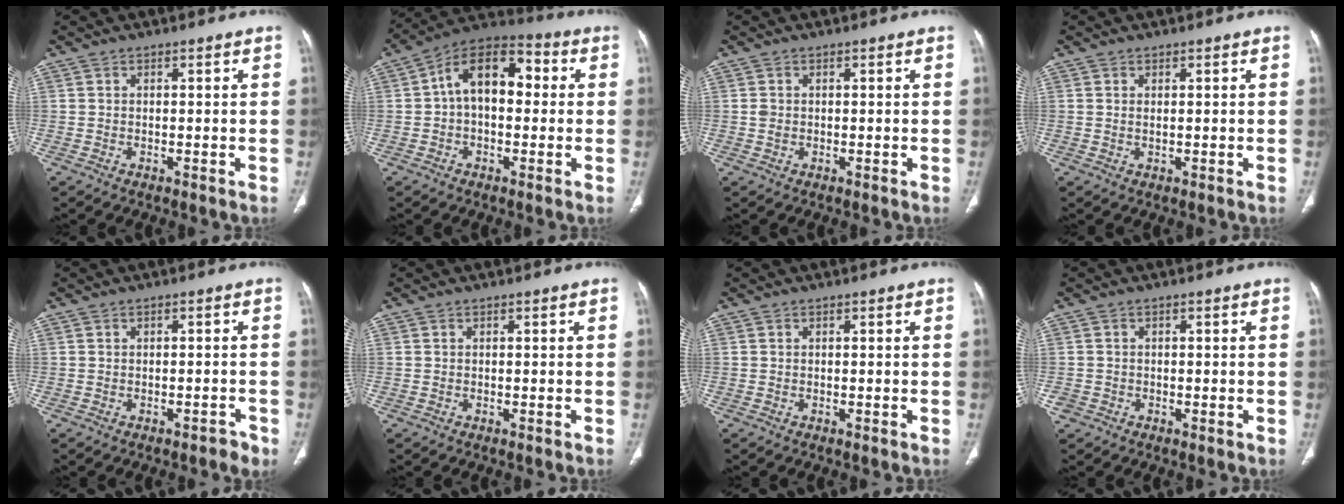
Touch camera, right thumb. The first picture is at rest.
{"total": 12.9, "force": [1.2, 8.0, 10.1], "torque": [-0.139, 0.040, 0.005]}
{"total": 1.0, "force": [0.0, 0.8, 0.6], "torque": [-0.013, 0.000, 0.001]}
{"total": 0.6, "force": [0.2, 0.2, 0.5], "torque": [-0.013, -0.003, 0.006]}
{"total": 2.0, "force": [-1.5, 1.0, 1.0], "torque": [-0.012, 0.013, -0.014]}
{"total": 0.0}
{"total": 0.0}
{"total": 1.4, "force": [-0.6, 1.3, 0.3], "torque": [-0.002, 0.003, -0.013]}